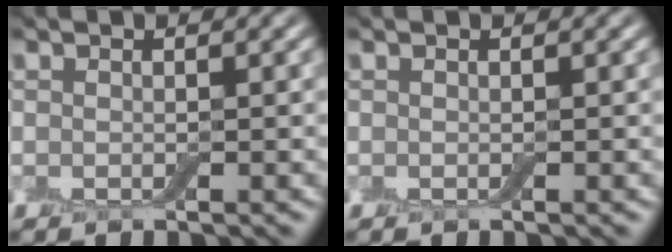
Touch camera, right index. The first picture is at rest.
{"total": 0.0}